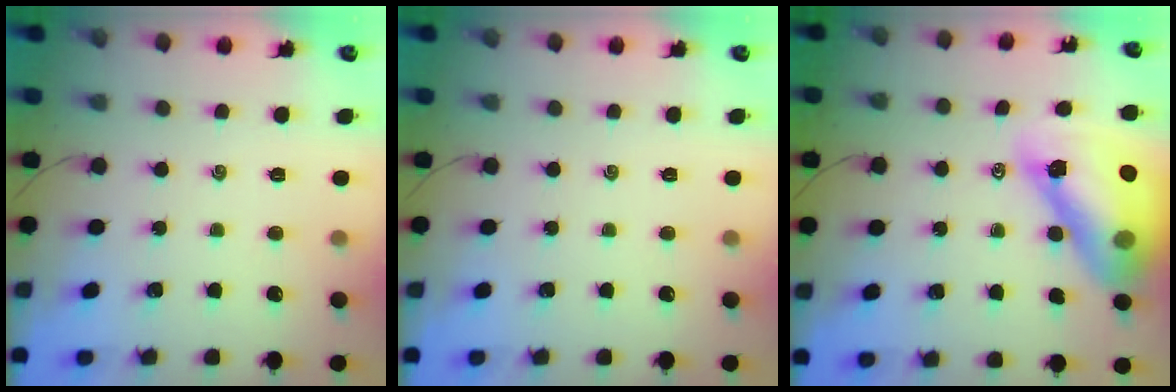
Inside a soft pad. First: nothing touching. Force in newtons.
{"total": 0.0}
{"total": 19.6, "press": 18.8, "slide": 5.4}